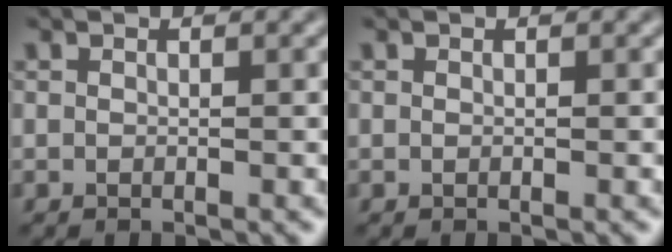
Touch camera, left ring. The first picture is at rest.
{"total": 0.0}